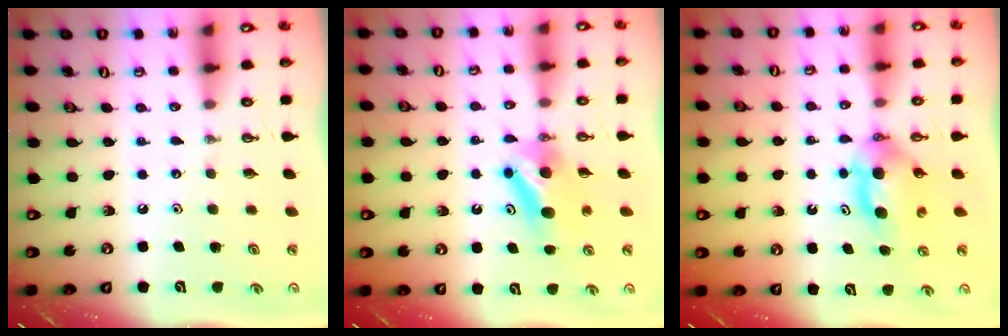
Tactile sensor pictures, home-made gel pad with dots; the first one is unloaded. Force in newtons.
{"total": 8.0, "press": 6.6, "slide": 4.5}
{"total": 6.2, "press": 5.6, "slide": 2.7}